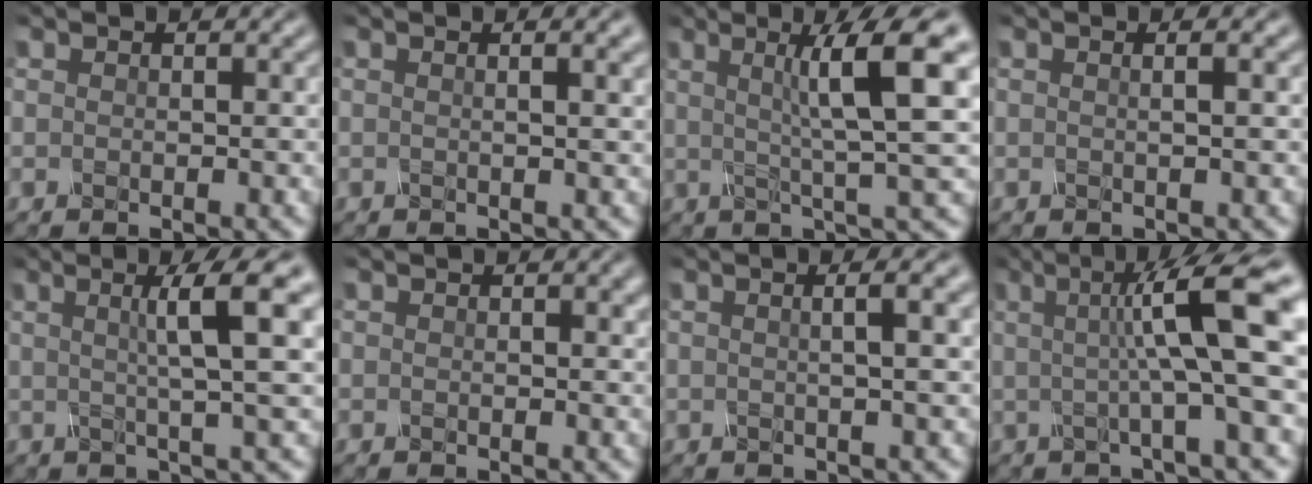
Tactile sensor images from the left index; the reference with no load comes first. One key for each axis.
{"total": 4.9, "fx": 2.0, "fy": 2.2, "fz": 3.9, "tx": -0.028, "ty": 0.029, "tz": -0.005}
{"total": 8.7, "fx": 1.7, "fy": 1.3, "fz": 8.4, "tx": -0.118, "ty": 0.009, "tz": 0.021}
{"total": 3.4, "fx": 1.0, "fy": 1.7, "fz": 2.8, "tx": -0.017, "ty": 0.019, "tz": -0.024}
{"total": 6.9, "fx": 1.6, "fy": 1.0, "fz": 6.6, "tx": -0.090, "ty": 0.017, "tz": 0.017}
{"total": 1.2, "fx": 0.5, "fy": 0.6, "fz": 0.8, "tx": -0.012, "ty": 0.002, "tz": 0.010}
{"total": 6.4, "fx": 2.1, "fy": 2.8, "fz": 5.4, "tx": -0.050, "ty": 0.040, "tz": -0.007}
{"total": 9.5, "fx": 1.0, "fy": 1.5, "fz": 9.4, "tx": -0.124, "ty": 0.007, "tz": 0.007}